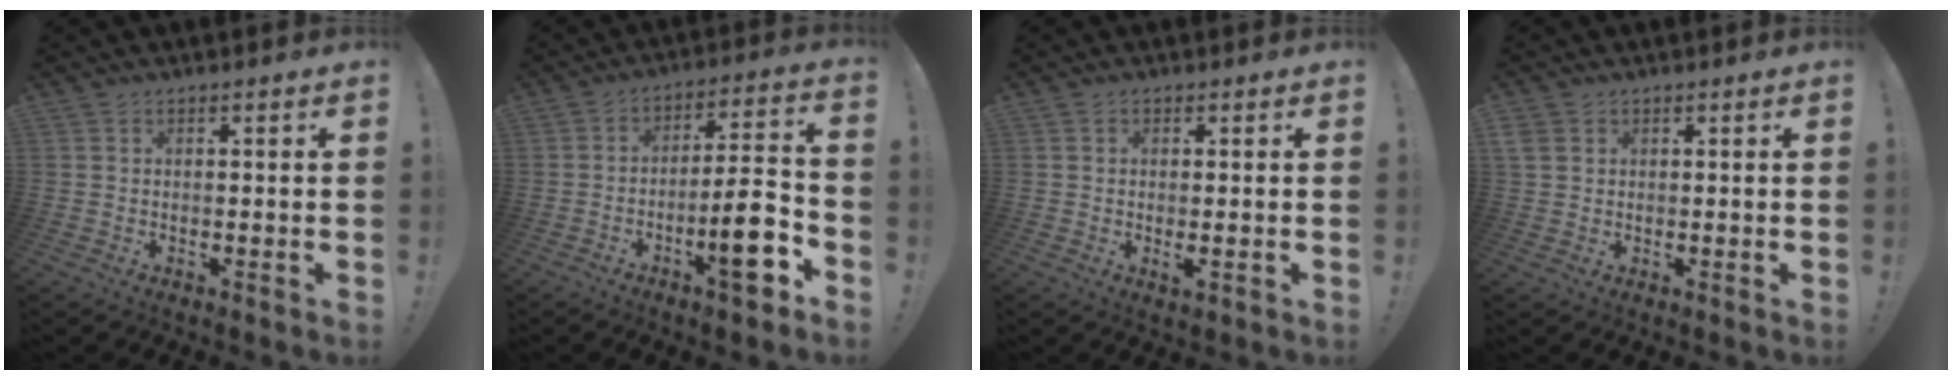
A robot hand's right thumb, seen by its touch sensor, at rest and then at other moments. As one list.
[{"total": 14.1, "force": [-6.2, 3.4, 12.2], "torque": [-0.173, 0.028, -0.098]}, {"total": 2.2, "force": [0.1, 0.5, 2.2], "torque": [-0.035, -0.006, 0.000]}, {"total": 3.6, "force": [1.4, 3.1, 1.1], "torque": [-0.017, -0.001, 0.030]}]